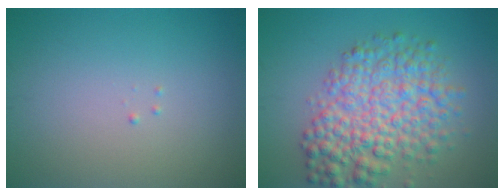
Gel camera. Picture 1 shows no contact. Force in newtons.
{"total": 7.6, "press": 7.6, "slide": 0.2}